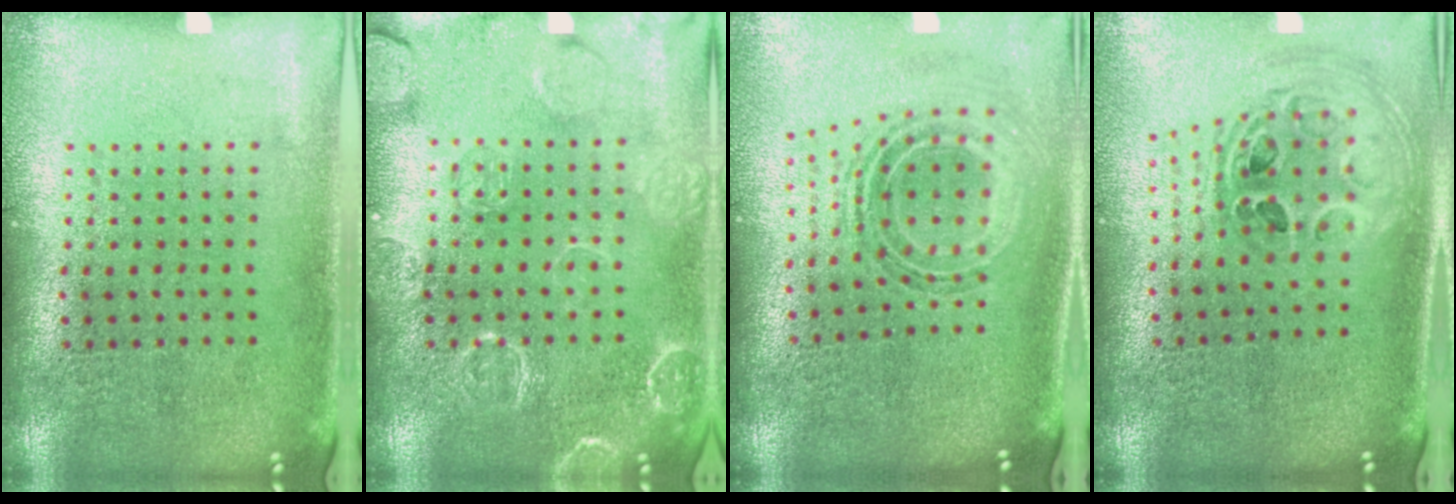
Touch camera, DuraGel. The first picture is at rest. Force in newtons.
{"total": 4.0, "press": 3.9, "slide": 0.6}
{"total": 0.9, "press": 0.8, "slide": 0.4}
{"total": 1.2, "press": 1.1, "slide": 0.5}